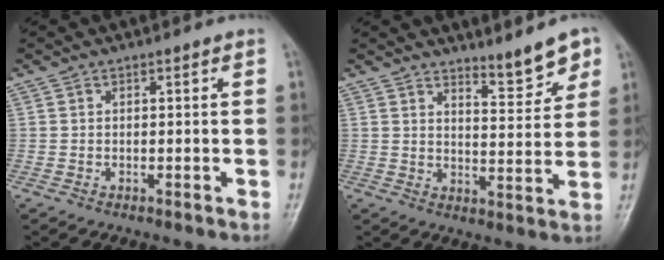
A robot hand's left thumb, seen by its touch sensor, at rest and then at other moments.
{"total": 6.8, "force": [5.2, 1.8, 4.0], "torque": [-0.039, -0.046, 0.079]}